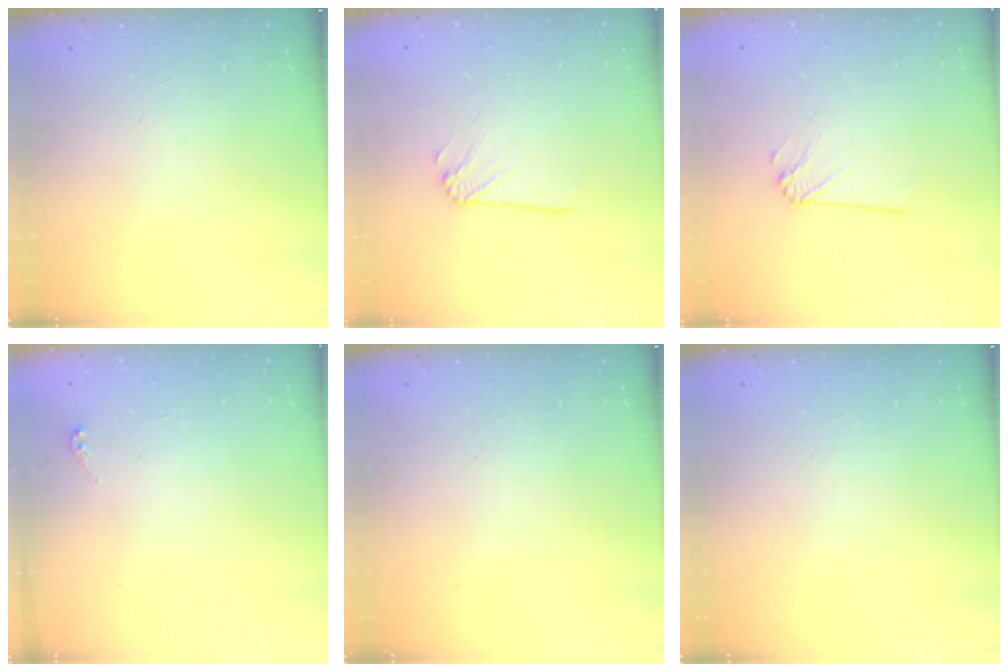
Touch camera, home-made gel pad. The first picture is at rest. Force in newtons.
{"total": 2.1, "press": 2.1, "slide": 0.1}
{"total": 1.8, "press": 1.8, "slide": 0.0}
{"total": 3.7, "press": 3.7, "slide": 0.4}
{"total": 0.0}
{"total": 0.0}